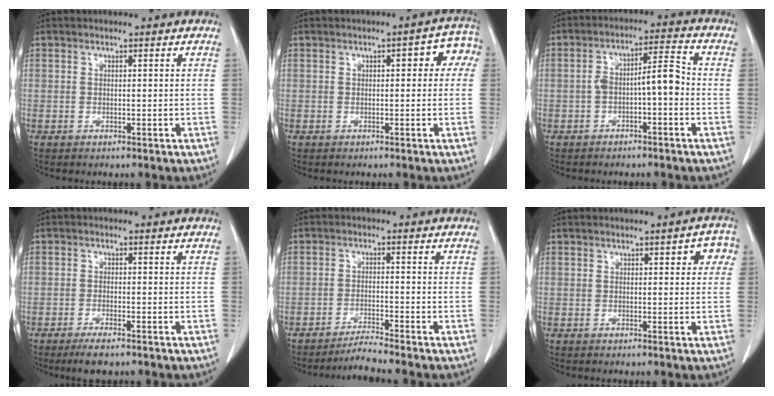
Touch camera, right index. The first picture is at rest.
{"total": 4.8, "force": [0.9, 2.1, 4.2], "torque": [-0.040, 0.031, 0.006]}
{"total": 6.1, "force": [-1.5, 1.5, 5.8], "torque": [-0.098, 0.029, -0.023]}
{"total": 3.8, "force": [-2.8, 0.8, 2.5], "torque": [-0.044, -0.005, -0.044]}
{"total": 3.7, "force": [-3.3, -1.4, 0.7], "torque": [-0.017, -0.018, -0.060]}
{"total": 3.7, "force": [1.2, 1.5, 3.1], "torque": [-0.025, 0.013, 0.007]}